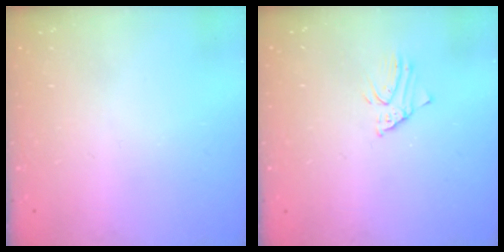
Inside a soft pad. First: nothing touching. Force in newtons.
{"total": 2.3, "press": 2.3, "slide": 0.1}